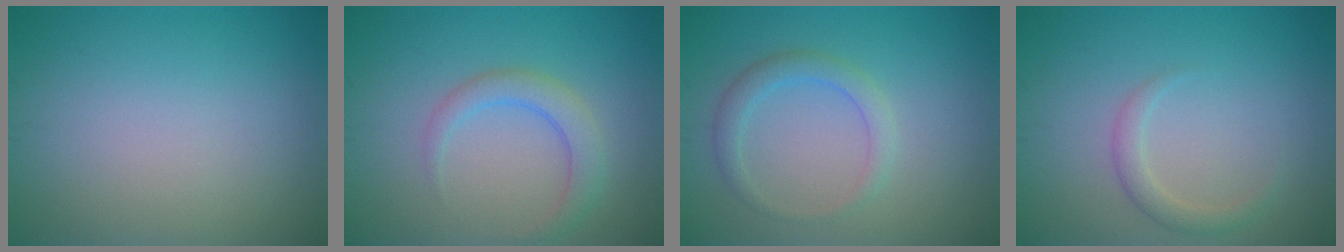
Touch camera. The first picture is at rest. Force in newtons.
{"total": 2.8, "press": 2.8, "slide": 0.1}
{"total": 2.2, "press": 2.2, "slide": 0.1}
{"total": 1.6, "press": 1.6, "slide": 0.1}